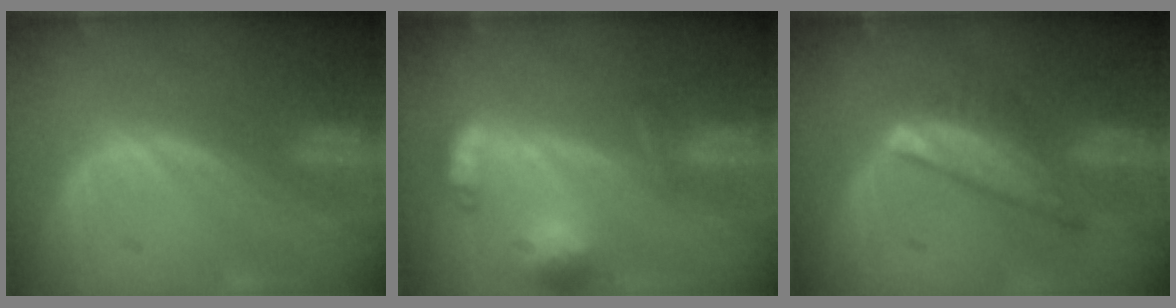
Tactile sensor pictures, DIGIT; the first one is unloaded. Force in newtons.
{"total": 6.6, "press": 6.3, "slide": 2.2}
{"total": 7.6, "press": 6.6, "slide": 3.7}